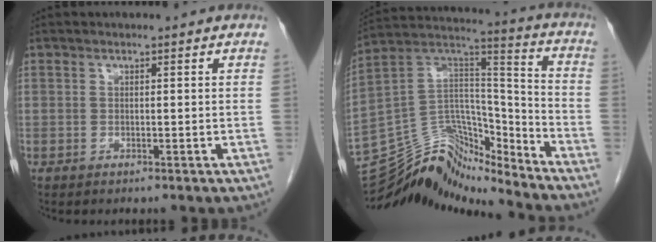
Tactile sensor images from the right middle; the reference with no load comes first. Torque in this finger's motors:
{"motor_torque": [-0.22, -0.27, -0.18, -0.07]}